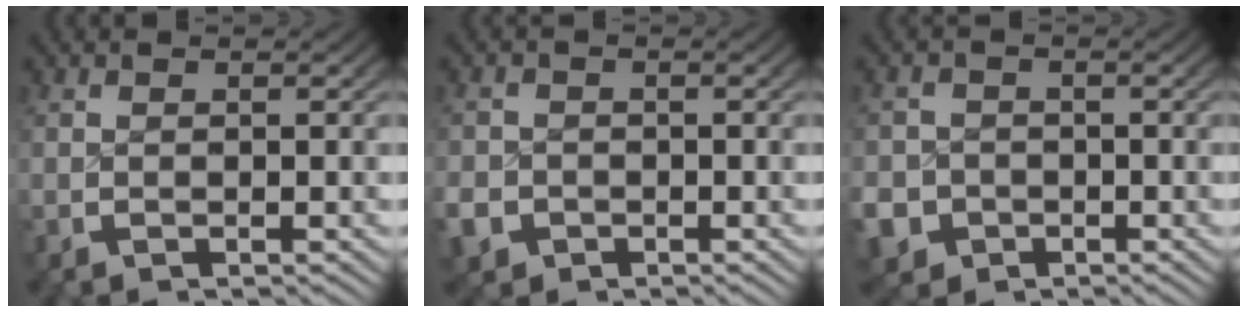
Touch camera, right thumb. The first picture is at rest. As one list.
[{"total": 3.6, "force": [-1.8, 3.0, 0.8], "torque": [-0.026, -0.018, -0.028]}, {"total": 6.5, "force": [-2.9, 5.6, 1.7], "torque": [-0.045, -0.033, -0.044]}]